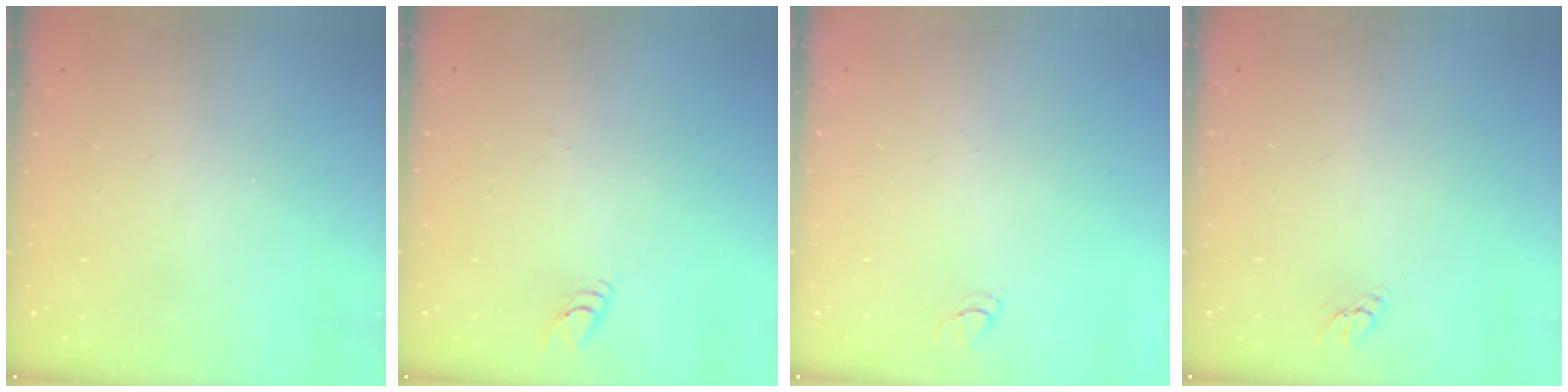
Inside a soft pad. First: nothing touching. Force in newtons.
{"total": 2.7, "press": 2.7, "slide": 0.3}
{"total": 2.8, "press": 2.8, "slide": 0.3}
{"total": 2.9, "press": 2.9, "slide": 0.2}